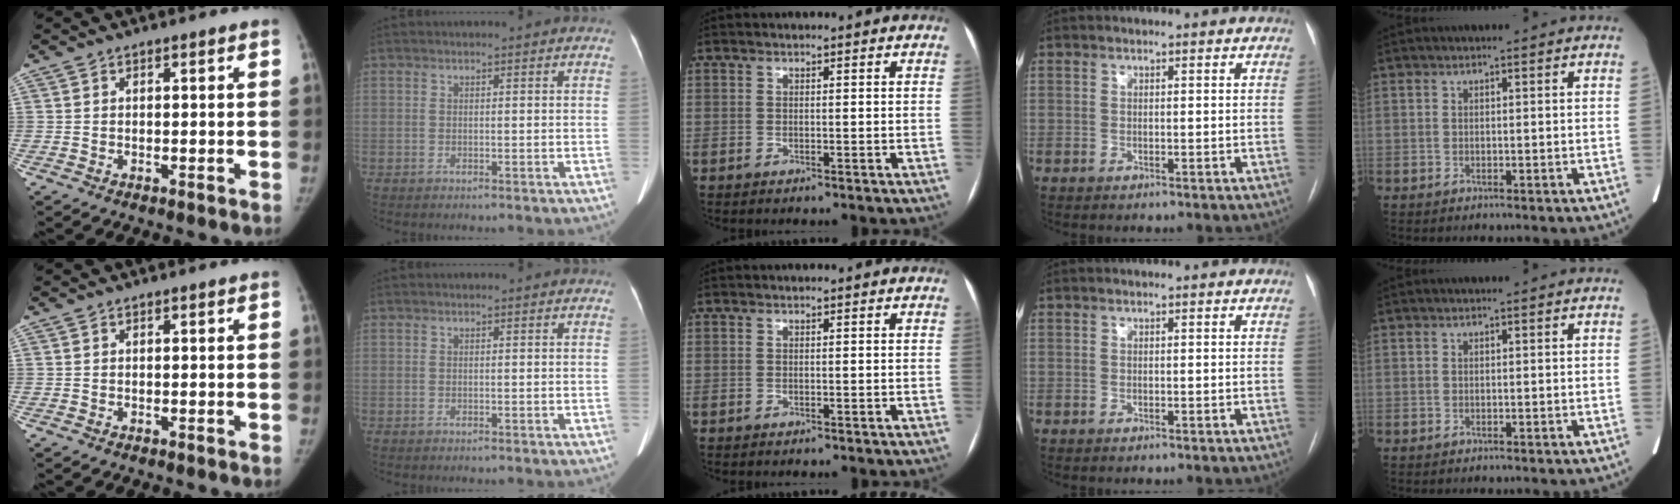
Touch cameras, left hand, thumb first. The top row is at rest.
{}